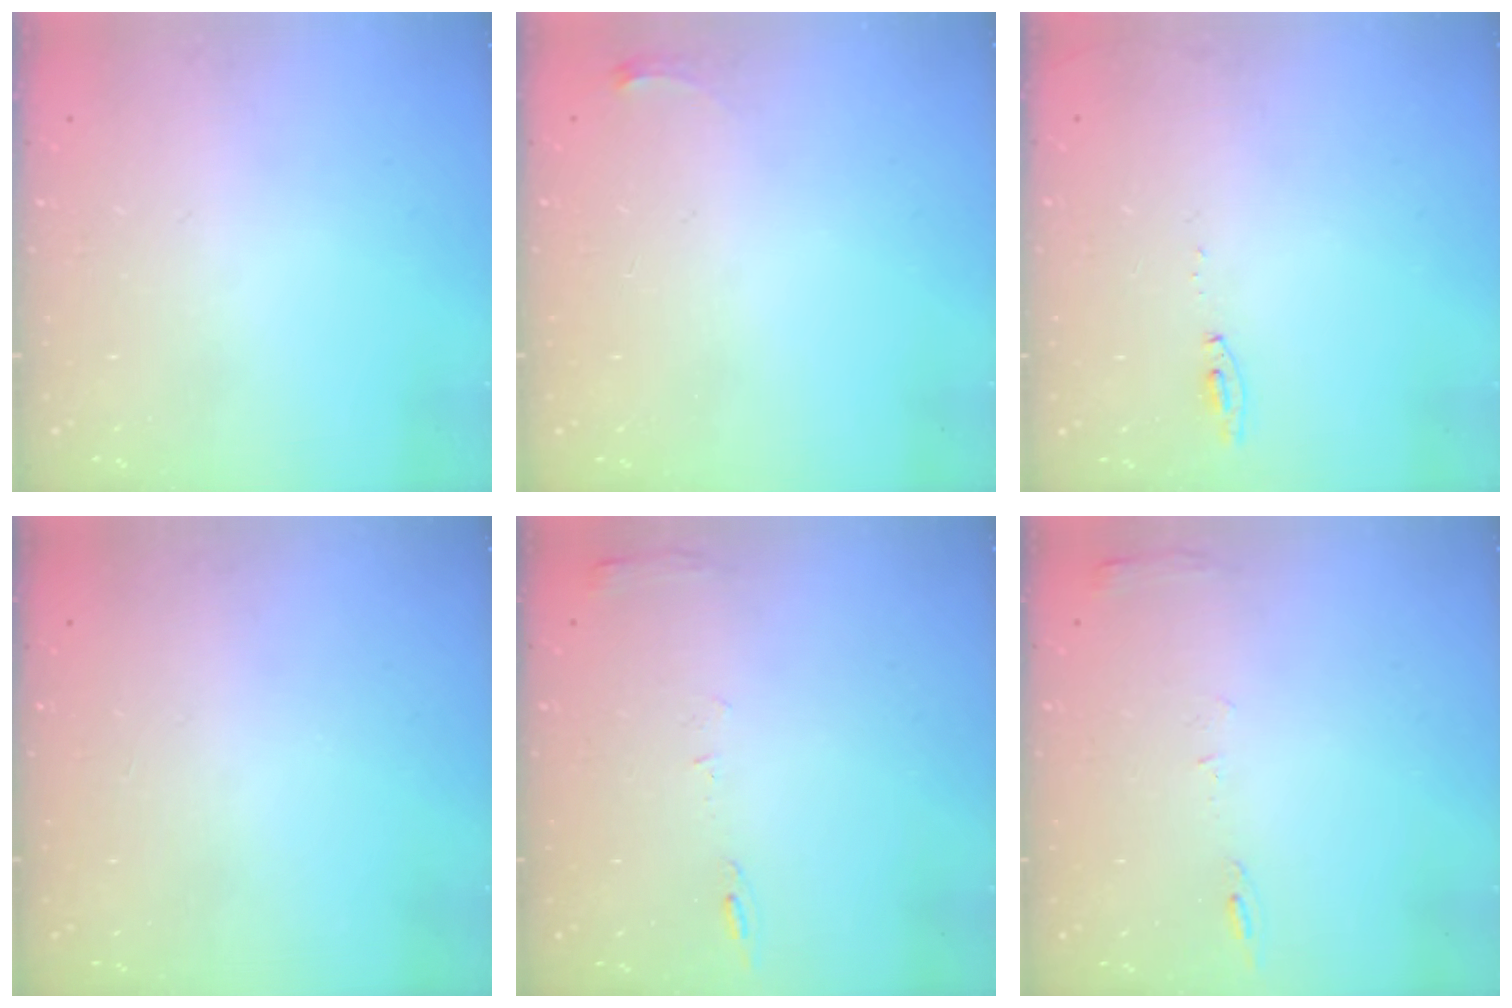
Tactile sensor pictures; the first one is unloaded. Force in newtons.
{"total": 2.8, "press": 2.8, "slide": 0.4}
{"total": 4.6, "press": 4.6, "slide": 0.5}
{"total": 0.0}
{"total": 6.0, "press": 6.0, "slide": 0.6}
{"total": 6.0, "press": 6.0, "slide": 0.6}